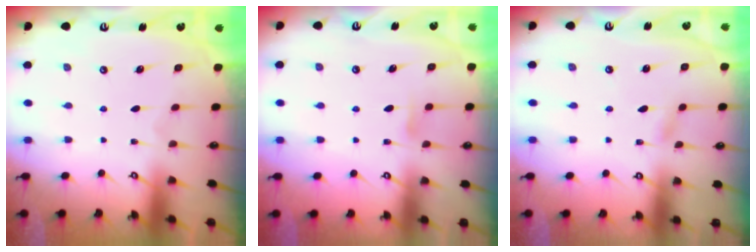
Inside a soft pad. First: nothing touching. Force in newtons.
{"total": 5.1, "press": 5.0, "slide": 0.5}
{"total": 1.3, "press": 1.3, "slide": 0.1}